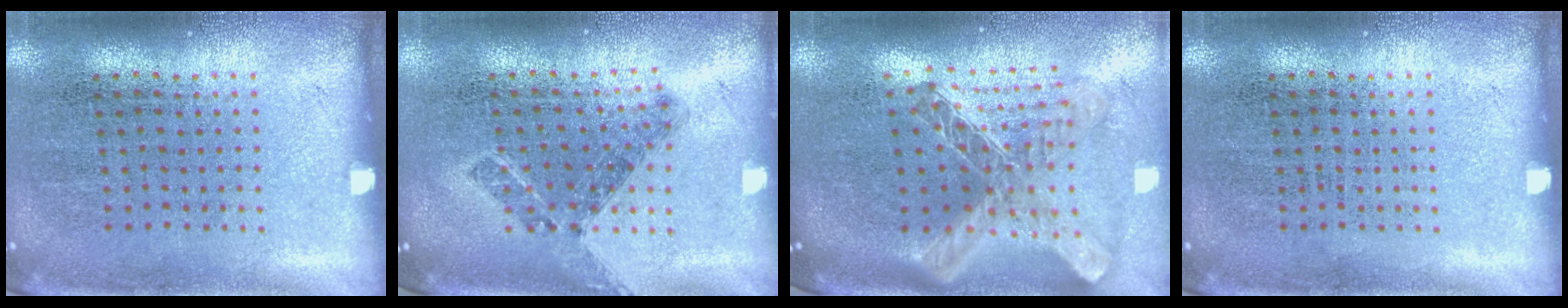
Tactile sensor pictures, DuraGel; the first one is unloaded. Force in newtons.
{"total": 0.8, "press": 0.8, "slide": 0.2}
{"total": 2.8, "press": 2.0, "slide": 1.9}
{"total": 0.0}